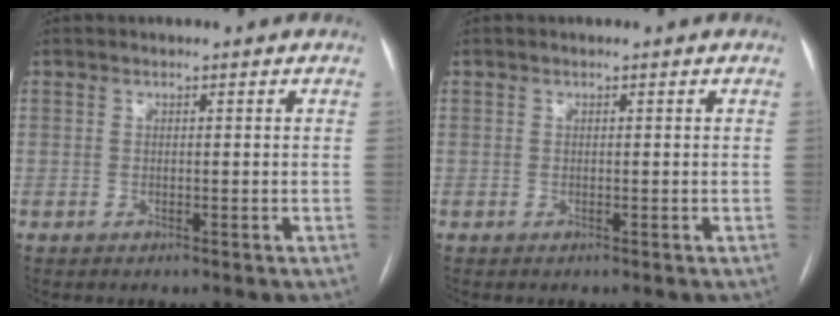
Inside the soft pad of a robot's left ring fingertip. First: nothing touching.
{"total": 0.0}